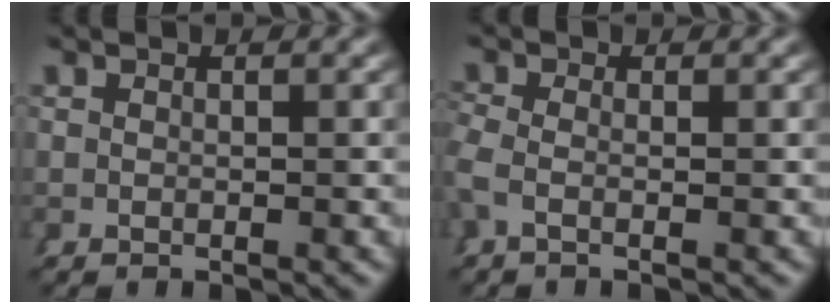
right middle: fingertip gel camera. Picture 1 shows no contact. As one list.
[{"total": 1.5, "force": [-0.3, 0.9, 1.2], "torque": [-0.036, 0.000, -0.011]}]